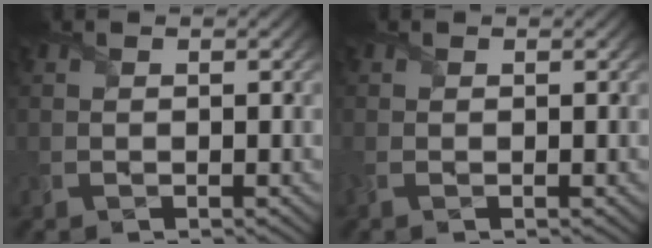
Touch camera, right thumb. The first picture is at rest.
{"total": 1.1, "force": [-0.2, 0.7, 0.8], "torque": [-0.023, 0.000, -0.006]}